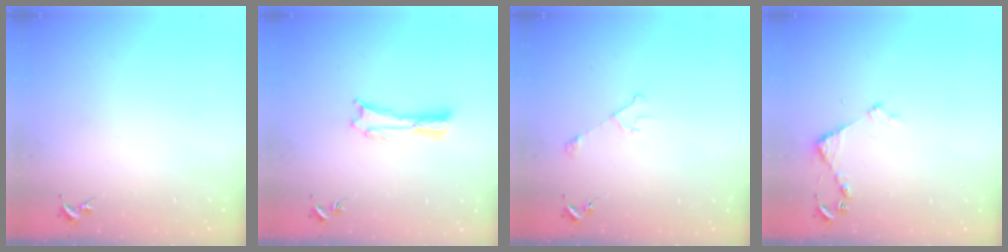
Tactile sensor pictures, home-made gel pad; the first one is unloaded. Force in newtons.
{"total": 0.5, "press": 0.5, "slide": 0.2}
{"total": 2.9, "press": 2.9, "slide": 0.3}
{"total": 3.1, "press": 3.1, "slide": 0.3}